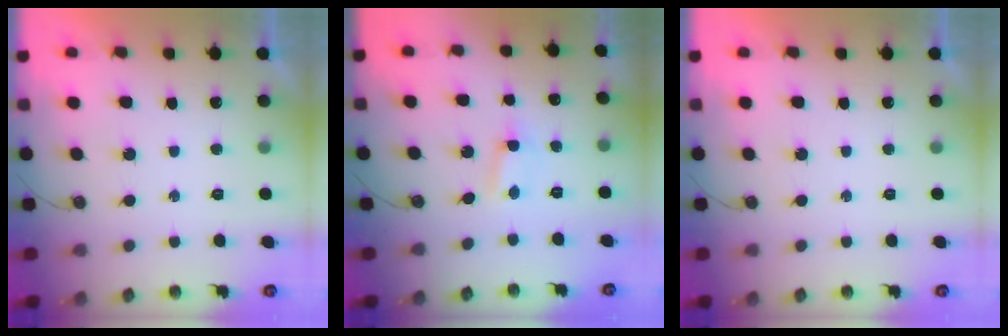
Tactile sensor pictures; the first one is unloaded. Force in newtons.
{"total": 0.6, "press": 0.4, "slide": 0.5}
{"total": 0.0}